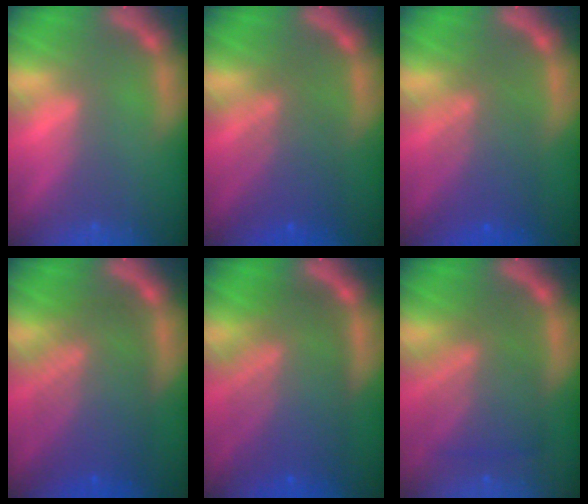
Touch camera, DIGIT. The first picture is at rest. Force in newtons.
{"total": 5.6}
{"total": 6.1}
{"total": 9.0}
{"total": 10.0}
{"total": 7.0}